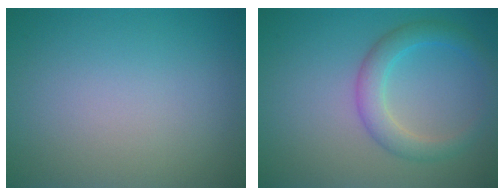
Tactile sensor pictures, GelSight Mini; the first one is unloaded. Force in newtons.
{"total": 3.3, "press": 3.3, "slide": 0.1}